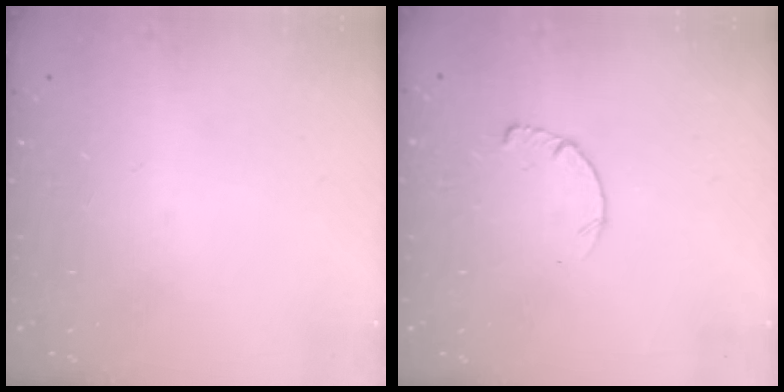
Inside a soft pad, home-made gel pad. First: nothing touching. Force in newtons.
{"total": 3.0, "press": 3.0, "slide": 0.3}